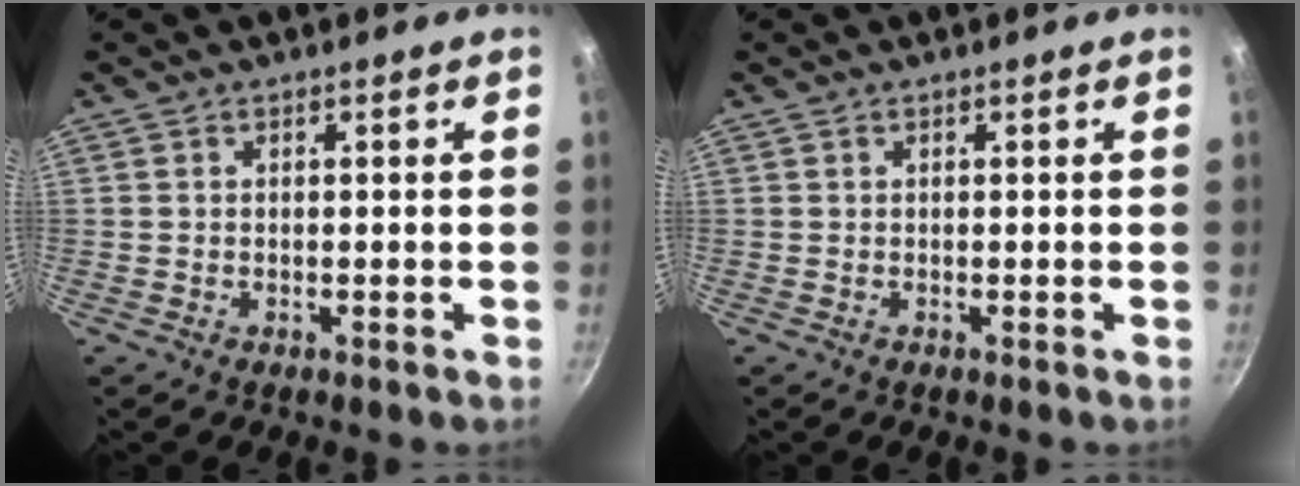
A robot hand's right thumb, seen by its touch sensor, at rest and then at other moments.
{"total": 0.0}